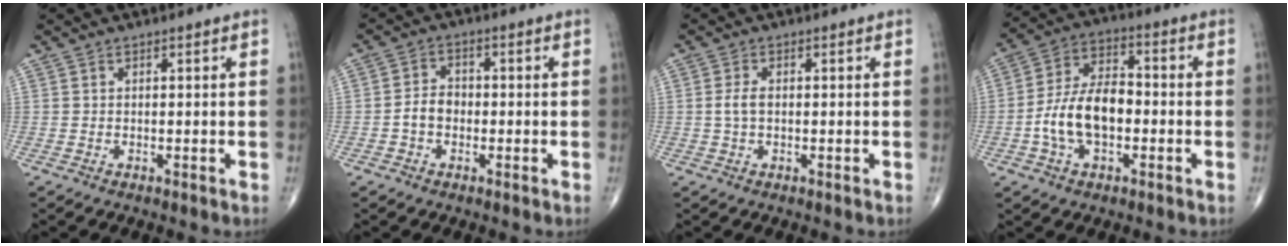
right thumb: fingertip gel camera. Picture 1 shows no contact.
{"total": 4.1, "force": [-1.1, 3.1, 2.5], "torque": [-0.036, 0.018, -0.026]}
{"total": 2.5, "force": [0.0, 1.4, 2.1], "torque": [-0.051, 0.005, -0.003]}
{"total": 12.4, "force": [-2.5, 7.1, 9.9], "torque": [-0.181, 0.035, -0.052]}